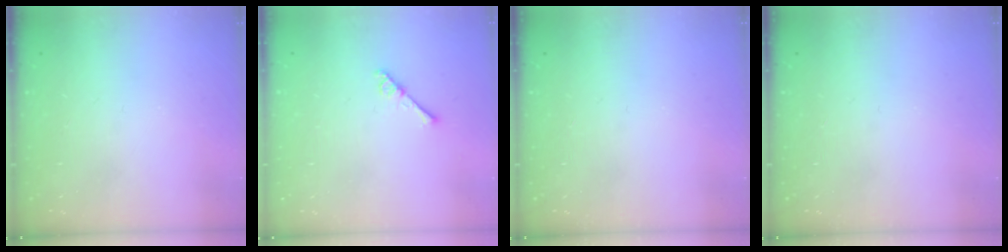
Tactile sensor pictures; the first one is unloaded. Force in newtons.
{"total": 2.6, "press": 2.6, "slide": 0.3}
{"total": 0.0}
{"total": 0.0}